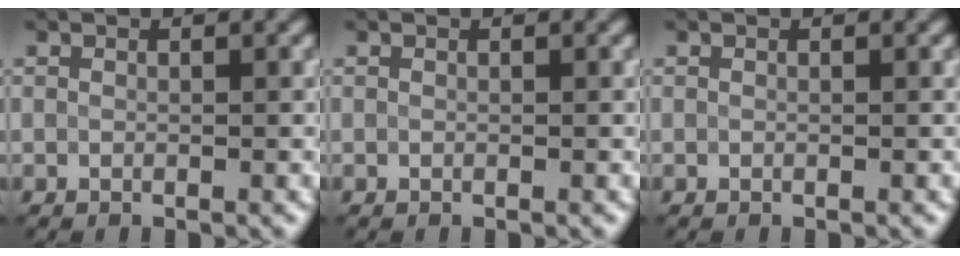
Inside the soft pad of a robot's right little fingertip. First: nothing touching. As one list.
[{"total": 0.0}, {"total": 0.0}]